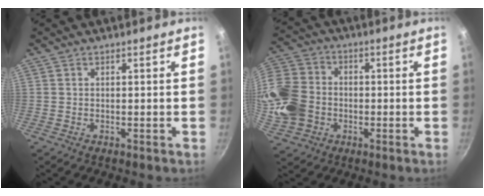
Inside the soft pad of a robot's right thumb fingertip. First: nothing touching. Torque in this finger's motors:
{"motor_torque": [0.35, 0.36, 0.93, 0.38, 0.43]}